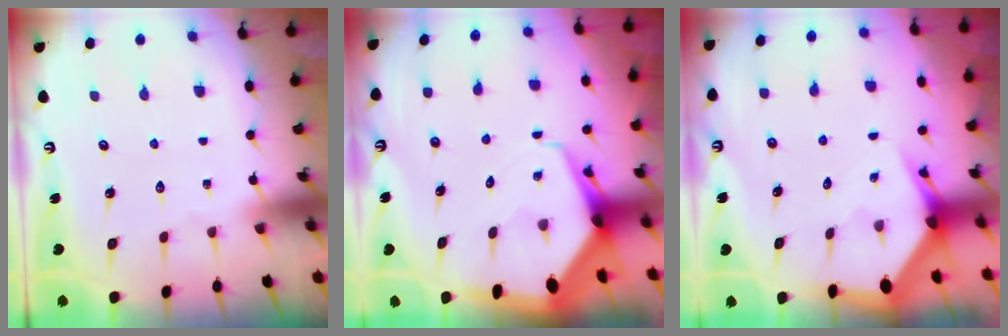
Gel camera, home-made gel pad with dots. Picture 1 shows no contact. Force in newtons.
{"total": 7.9, "press": 7.9, "slide": 1.0}
{"total": 3.5, "press": 3.5, "slide": 0.4}